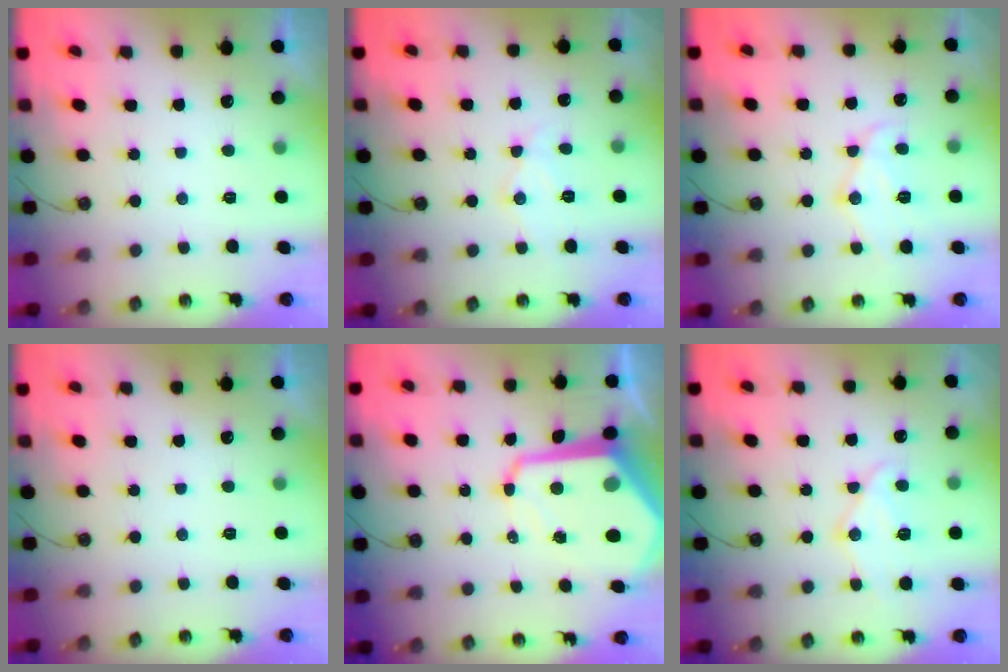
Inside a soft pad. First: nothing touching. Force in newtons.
{"total": 8.9, "press": 8.9, "slide": 0.4}
{"total": 12.0, "press": 11.9, "slide": 1.3}
{"total": 0.0}
{"total": 16.0, "press": 15.9, "slide": 1.4}
{"total": 13.9, "press": 13.8, "slide": 1.4}